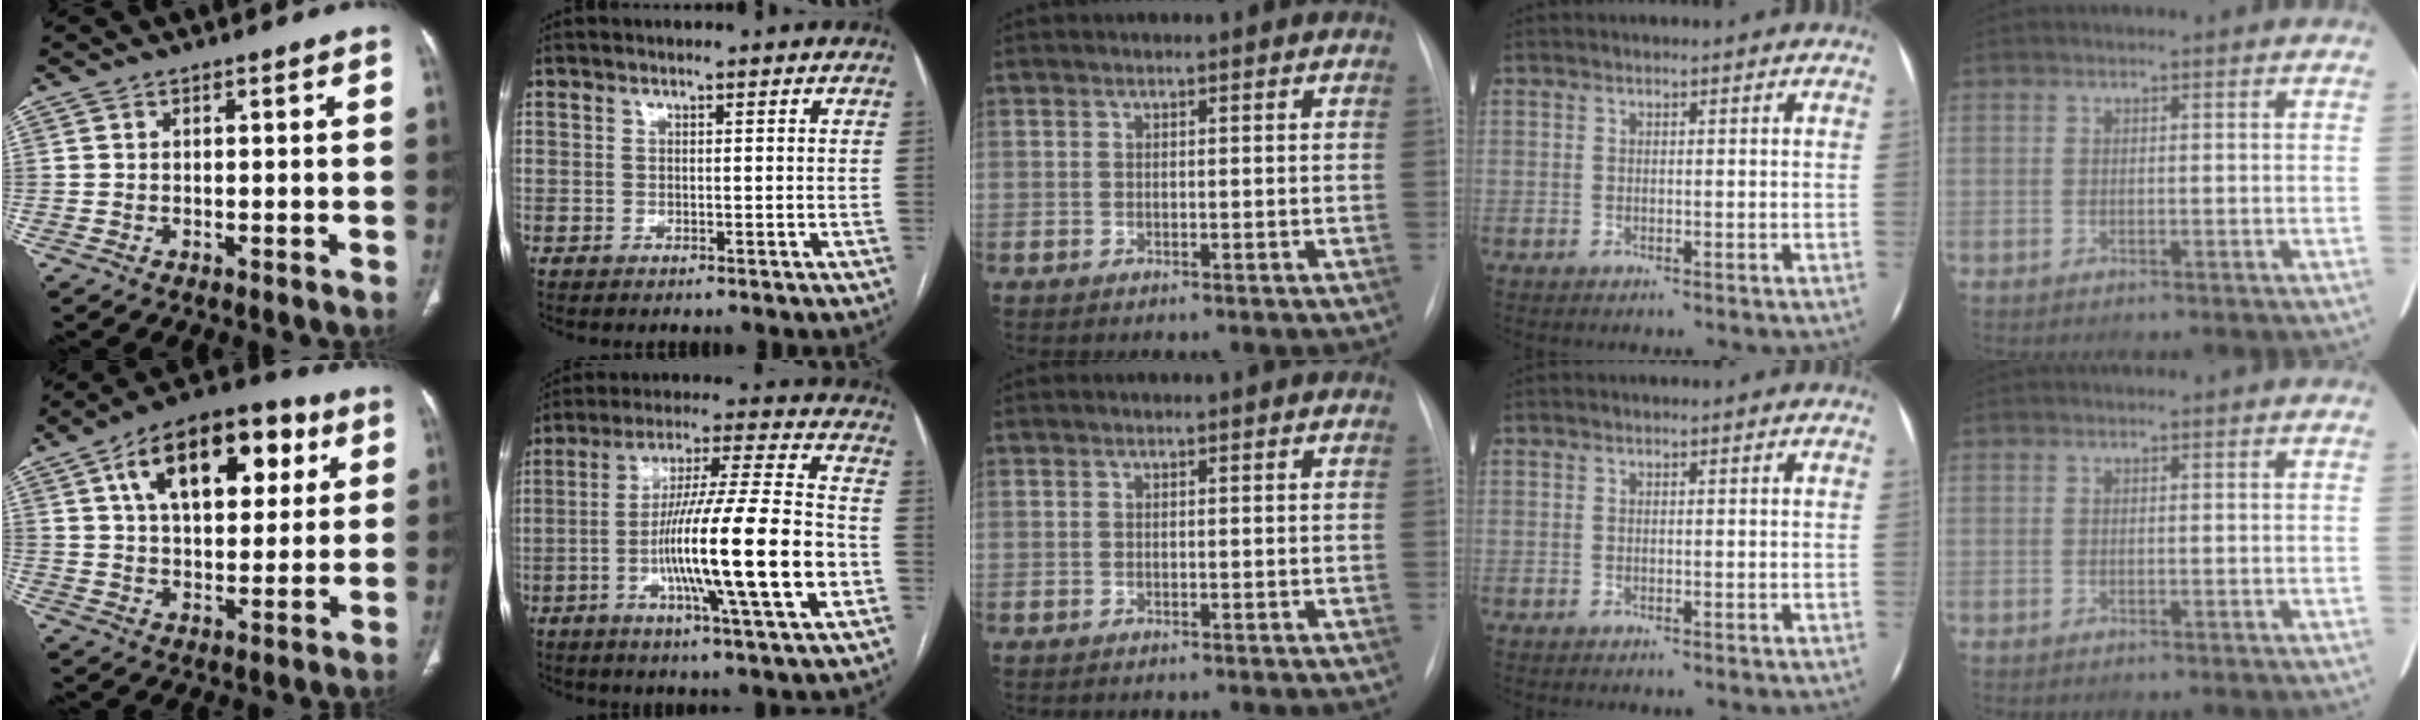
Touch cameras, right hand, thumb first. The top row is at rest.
{"thumb": {"total": 20.0, "force": [7.5, 10.8, 15.0], "torque": [-0.190, 0.003, 0.113]}, "index": {"total": 19.9, "force": [-4.9, 0.1, 19.3], "torque": [-0.323, -0.007, -0.084]}}